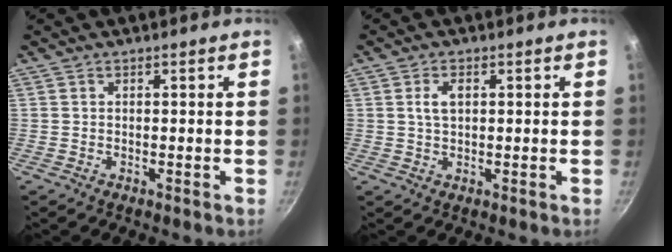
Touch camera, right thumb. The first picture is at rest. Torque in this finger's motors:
{"motor_torque": [0.14, 1.23, 0.39, 0.44, 0.00]}